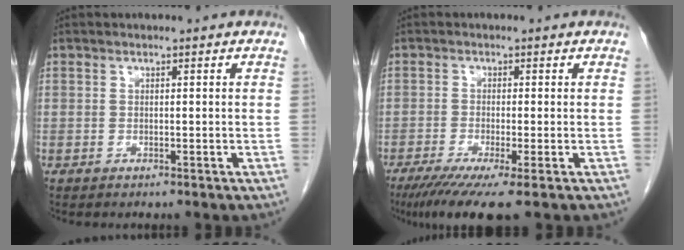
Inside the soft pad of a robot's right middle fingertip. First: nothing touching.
{"total": 7.5, "force": [-4.8, 0.1, 5.8], "torque": [-0.092, -0.020, -0.081]}